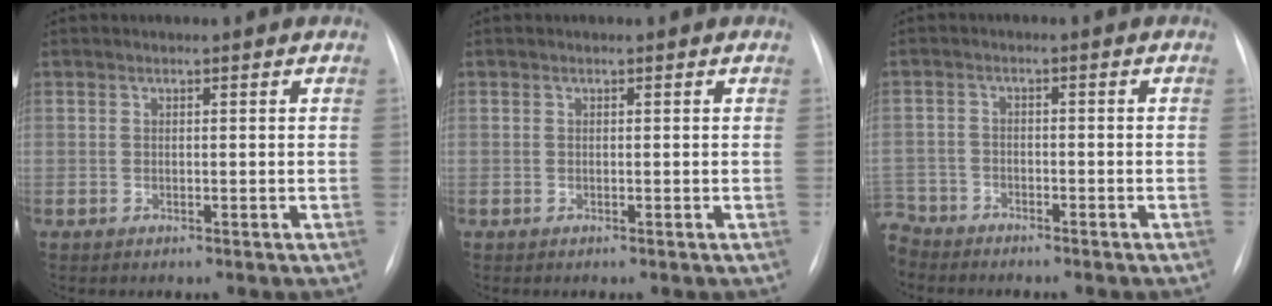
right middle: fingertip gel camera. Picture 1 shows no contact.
{"total": 0.0}
{"total": 5.6, "force": [-5.1, 2.4, 0.2], "torque": [-0.002, -0.006, -0.095]}